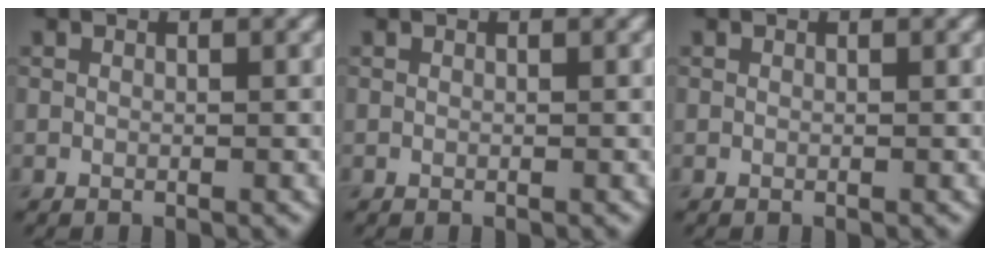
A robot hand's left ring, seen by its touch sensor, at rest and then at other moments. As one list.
[{"total": 0.0}, {"total": 0.0}]